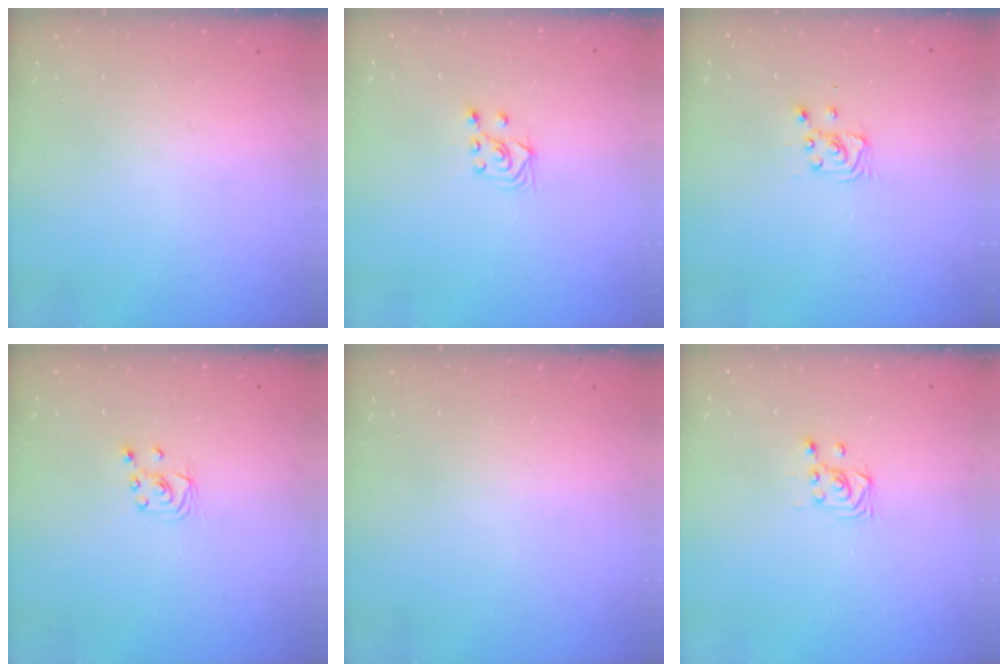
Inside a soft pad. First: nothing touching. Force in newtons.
{"total": 2.6, "press": 2.5, "slide": 1.0}
{"total": 2.9, "press": 2.9, "slide": 0.4}
{"total": 3.2, "press": 3.2, "slide": 0.2}
{"total": 0.0}
{"total": 3.5, "press": 3.4, "slide": 0.8}